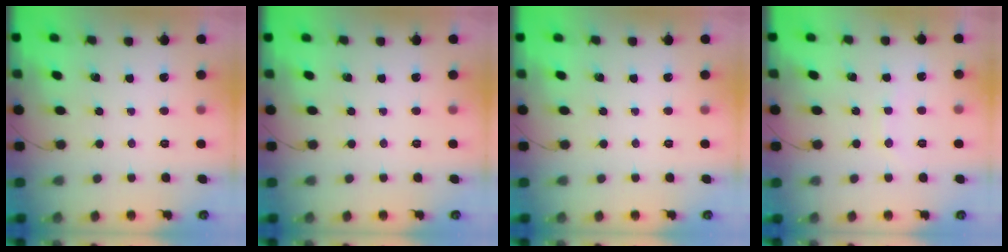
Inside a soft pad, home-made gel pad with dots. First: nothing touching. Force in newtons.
{"total": 0.0}
{"total": 0.0}
{"total": 5.6, "press": 5.5, "slide": 1.1}